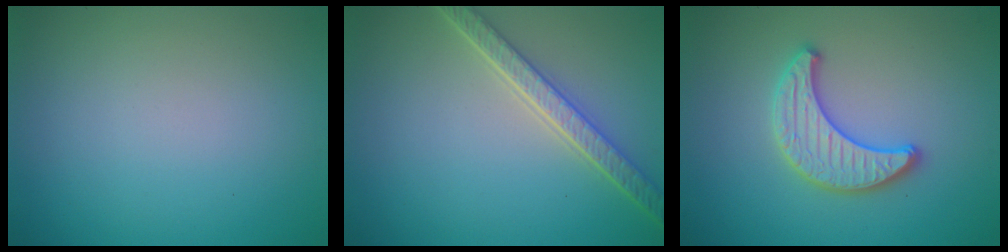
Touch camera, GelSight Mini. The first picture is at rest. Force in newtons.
{"total": 4.1, "press": 3.4, "slide": 2.2}
{"total": 3.4, "press": 3.4, "slide": 0.0}